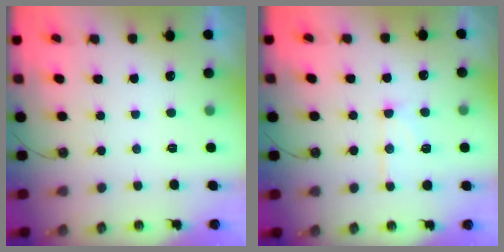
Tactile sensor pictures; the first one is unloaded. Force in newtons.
{"total": 10.0, "press": 10.0, "slide": 0.8}